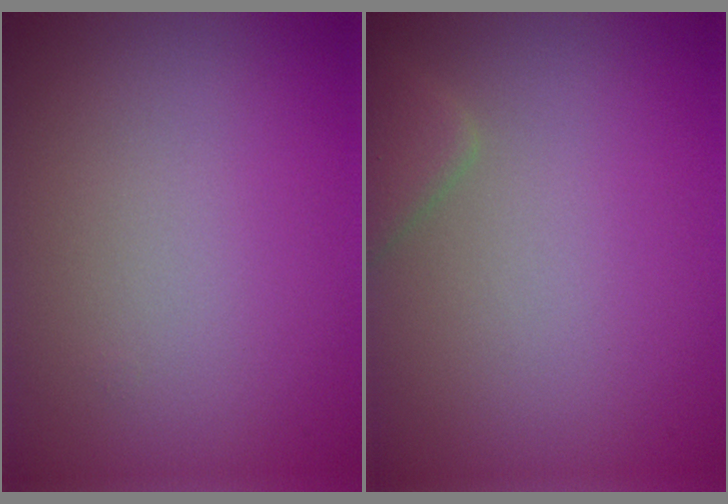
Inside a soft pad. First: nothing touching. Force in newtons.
{"total": 2.0, "press": 2.0, "slide": 0.2}